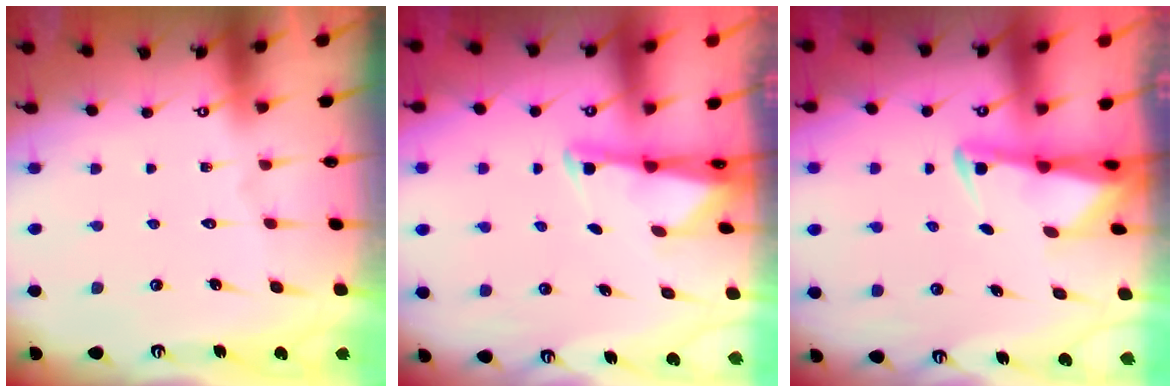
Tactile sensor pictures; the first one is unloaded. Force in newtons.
{"total": 1.9, "press": 1.9, "slide": 0.3}
{"total": 2.4, "press": 2.3, "slide": 0.4}